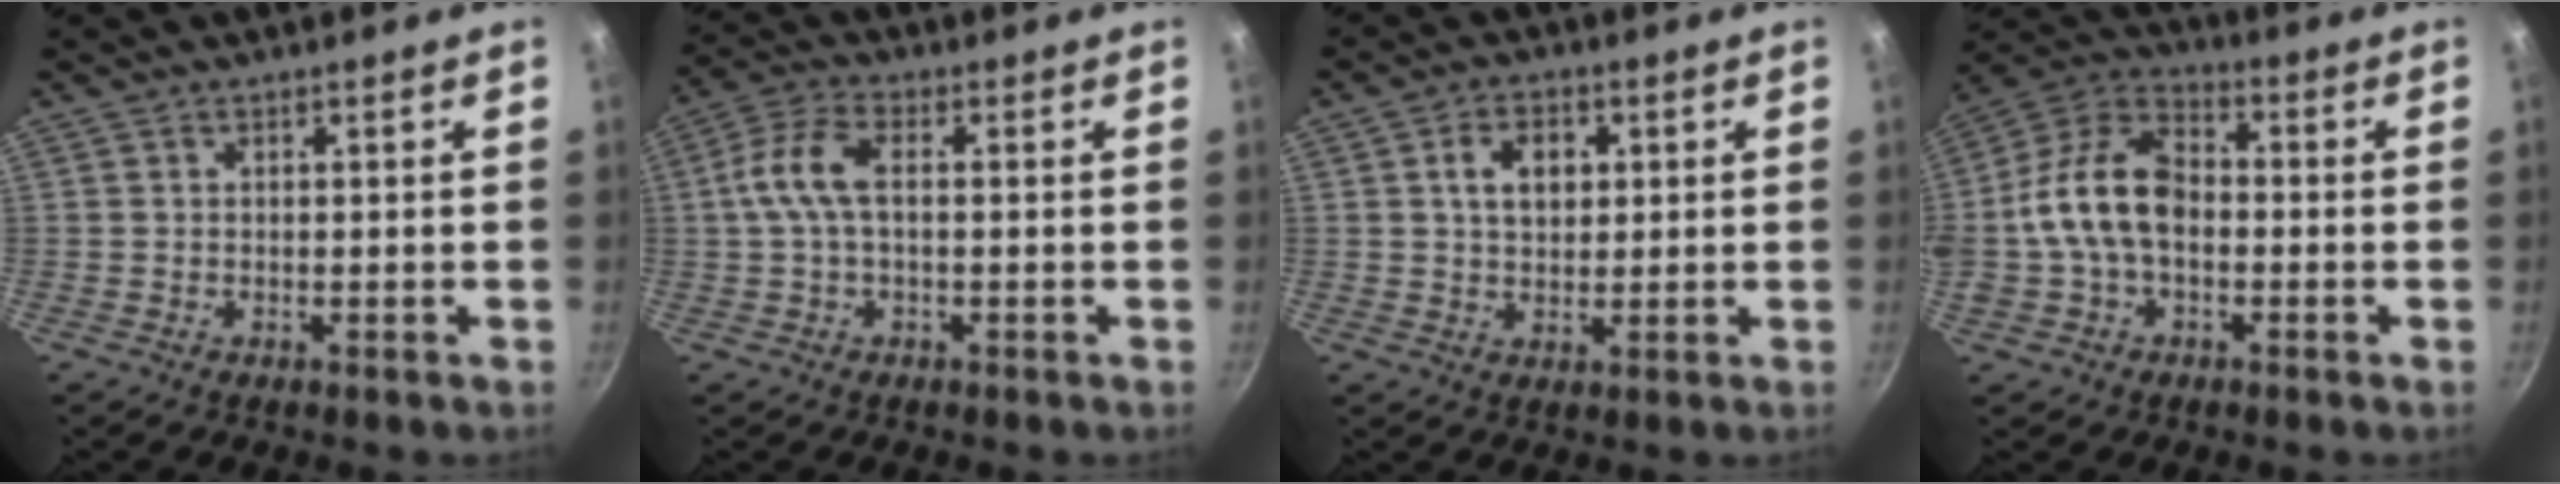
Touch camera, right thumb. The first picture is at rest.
{"total": 7.3, "force": [0.4, 3.5, 6.5], "torque": [-0.147, 0.022, 0.000]}
{"total": 6.4, "force": [1.6, 4.5, 4.3], "torque": [-0.052, 0.002, 0.025]}
{"total": 14.2, "force": [-1.2, 9.2, 10.7], "torque": [-0.181, 0.042, -0.040]}